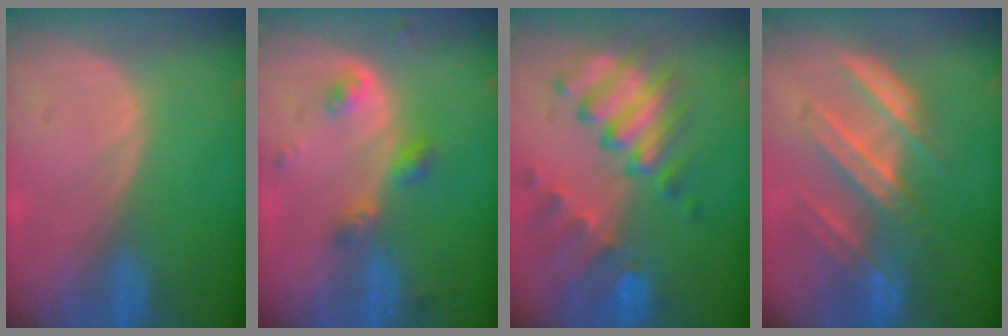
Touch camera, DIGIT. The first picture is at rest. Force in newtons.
{"total": 4.5, "press": 4.1, "slide": 1.9}
{"total": 10.4, "press": 9.0, "slide": 5.3}
{"total": 7.4, "press": 7.3, "slide": 1.1}